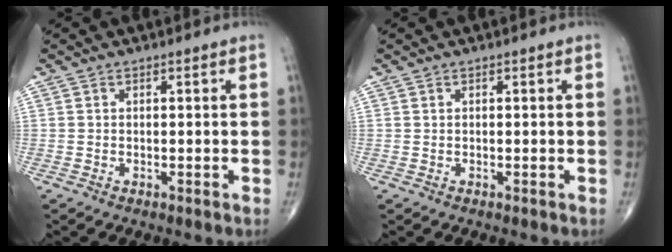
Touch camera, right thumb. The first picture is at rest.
{"total": 0.0}